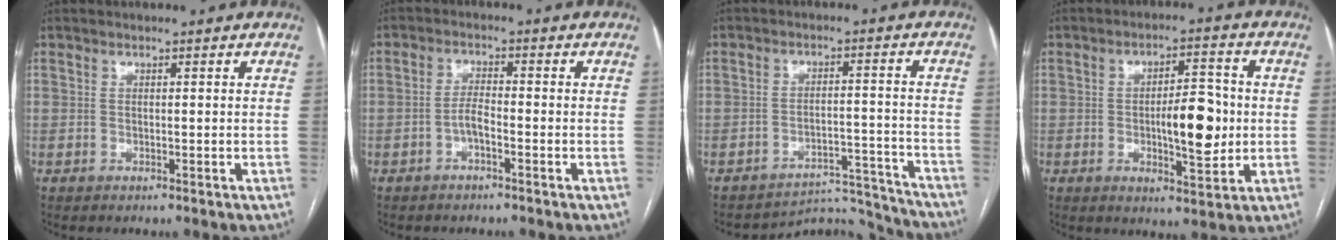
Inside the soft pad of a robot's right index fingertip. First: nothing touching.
{"total": 2.6, "force": [-1.3, 0.5, 2.2], "torque": [-0.039, 0.005, -0.027]}
{"total": 10.3, "force": [-10.0, 1.0, -2.2], "torque": [0.048, 0.047, -0.134]}
{"total": 9.4, "force": [-0.7, 3.0, 8.9], "torque": [-0.135, 0.005, -0.005]}